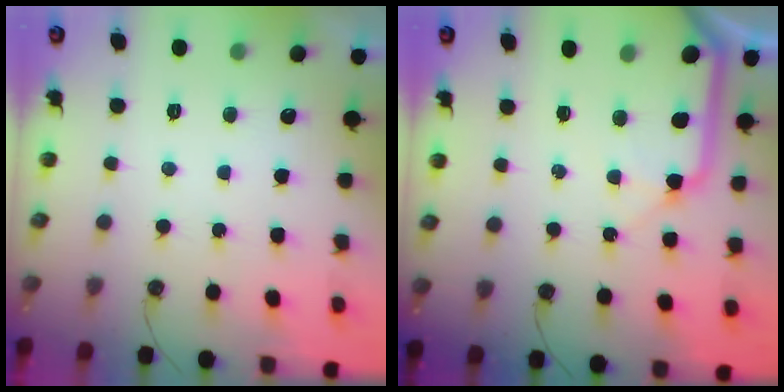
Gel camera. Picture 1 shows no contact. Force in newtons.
{"total": 11.2, "press": 11.1, "slide": 1.4}